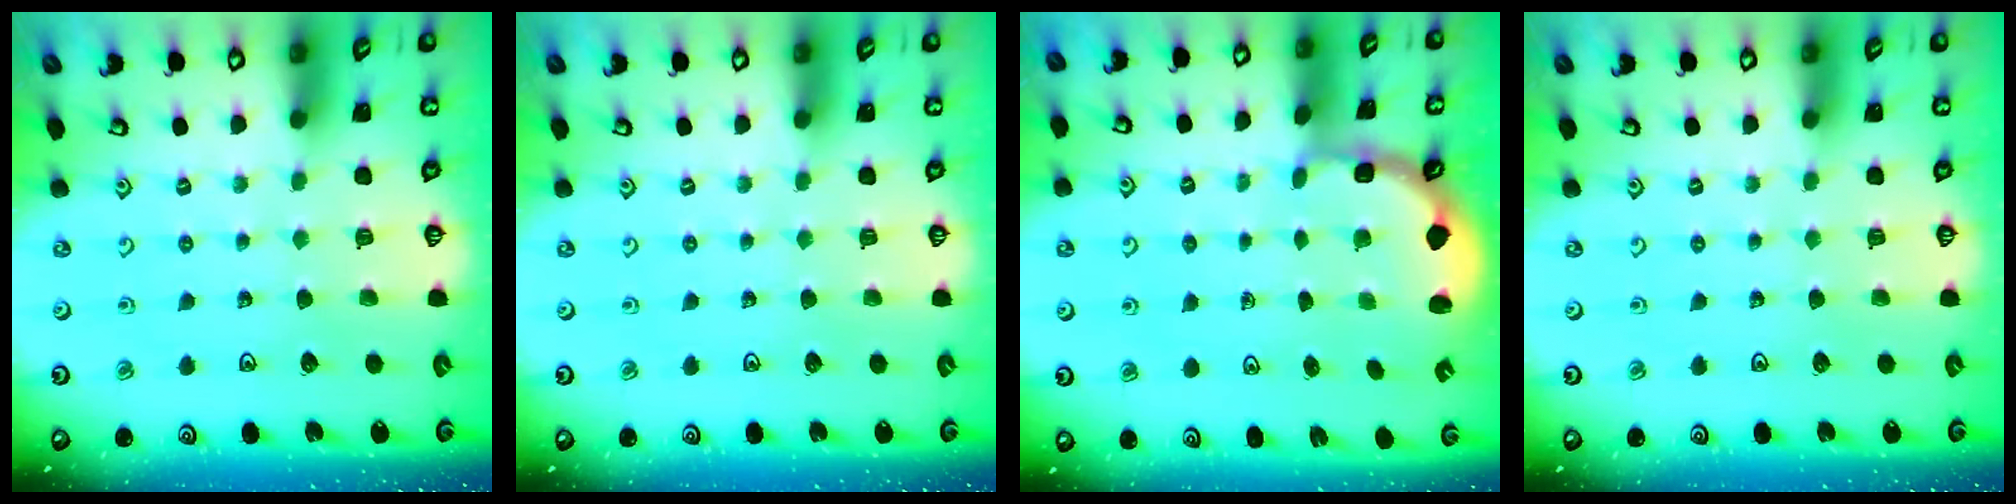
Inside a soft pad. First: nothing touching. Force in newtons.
{"total": 0.0}
{"total": 2.7, "press": 2.1, "slide": 1.7}
{"total": 0.0}